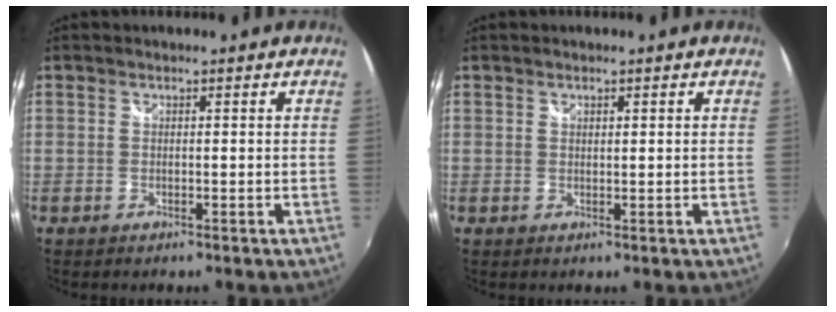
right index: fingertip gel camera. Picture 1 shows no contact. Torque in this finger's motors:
{"motor_torque": [-0.11, -0.04, -0.05, 0.00]}